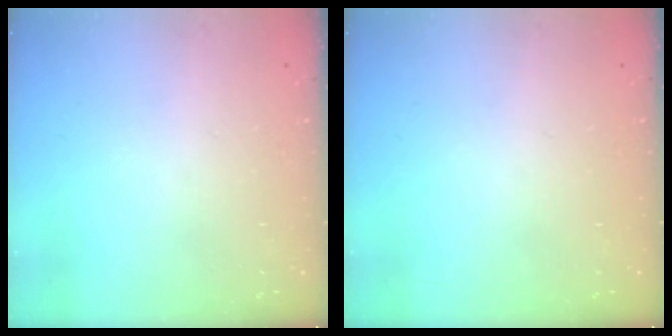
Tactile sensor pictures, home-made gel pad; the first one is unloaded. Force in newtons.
{"total": 0.0}